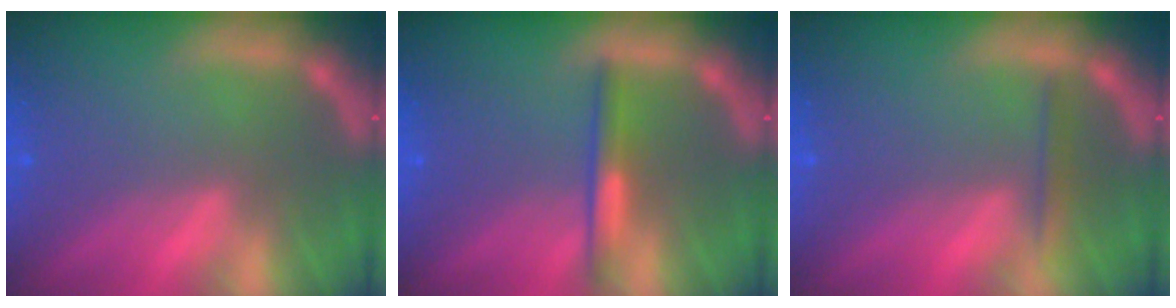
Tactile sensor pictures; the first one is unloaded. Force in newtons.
{"total": 2.4}
{"total": 1.4}